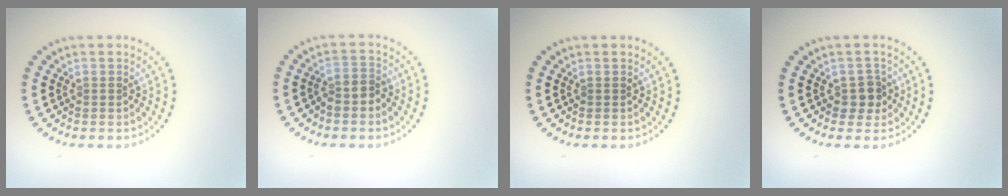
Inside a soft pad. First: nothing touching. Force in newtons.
{"total": 1.5, "press": 1.2, "slide": 0.9}
{"total": 0.0}
{"total": 1.9, "press": 1.6, "slide": 1.0}